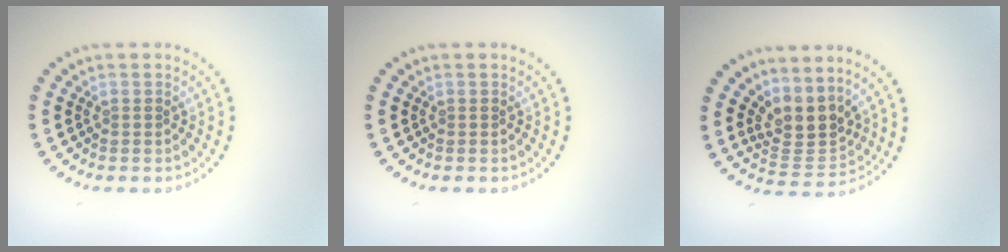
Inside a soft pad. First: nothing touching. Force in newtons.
{"total": 0.0}
{"total": 3.5, "press": 2.6, "slide": 2.3}